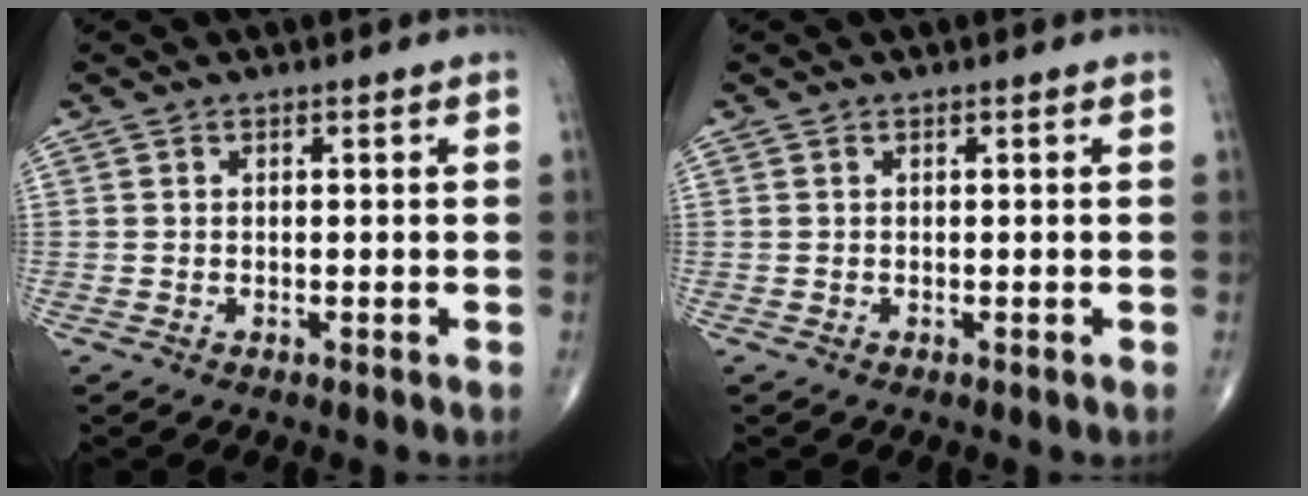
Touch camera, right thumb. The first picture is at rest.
{"total": 0.0}